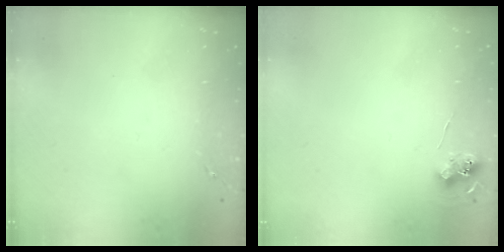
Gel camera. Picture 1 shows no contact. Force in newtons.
{"total": 6.2, "press": 6.2, "slide": 0.5}